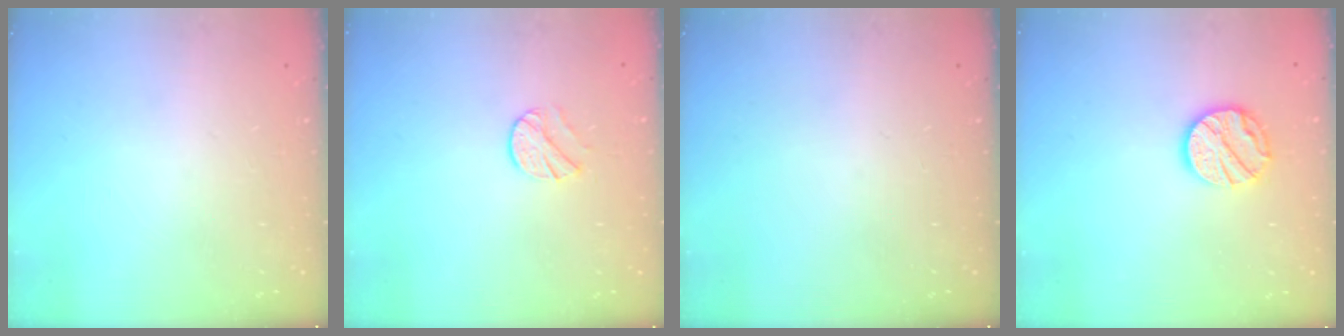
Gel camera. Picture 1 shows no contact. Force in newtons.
{"total": 8.1, "press": 8.1, "slide": 0.7}
{"total": 0.0}
{"total": 11.7, "press": 11.7, "slide": 0.8}